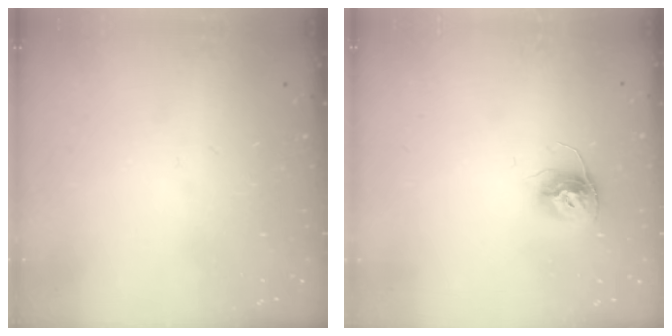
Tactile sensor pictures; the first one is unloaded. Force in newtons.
{"total": 10.3, "press": 10.3, "slide": 0.6}